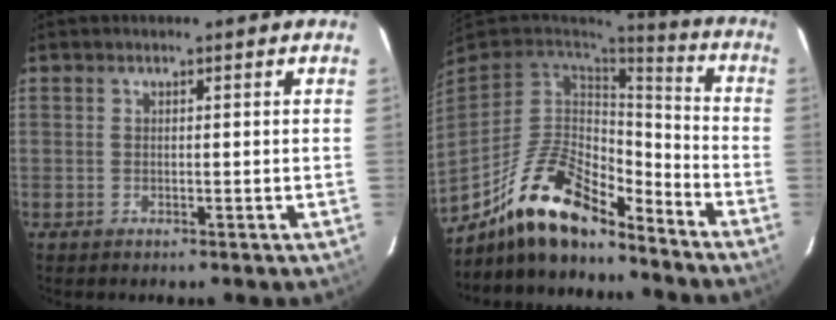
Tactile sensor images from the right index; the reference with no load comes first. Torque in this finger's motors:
{"motor_torque": [0.53, -0.59, 0.52, 0.17]}